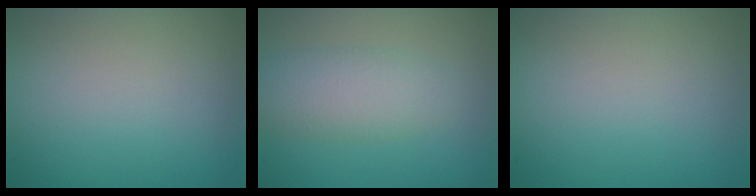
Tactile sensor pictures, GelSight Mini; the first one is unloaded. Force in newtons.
{"total": 3.8, "press": 3.8, "slide": 0.1}
{"total": 0.0}